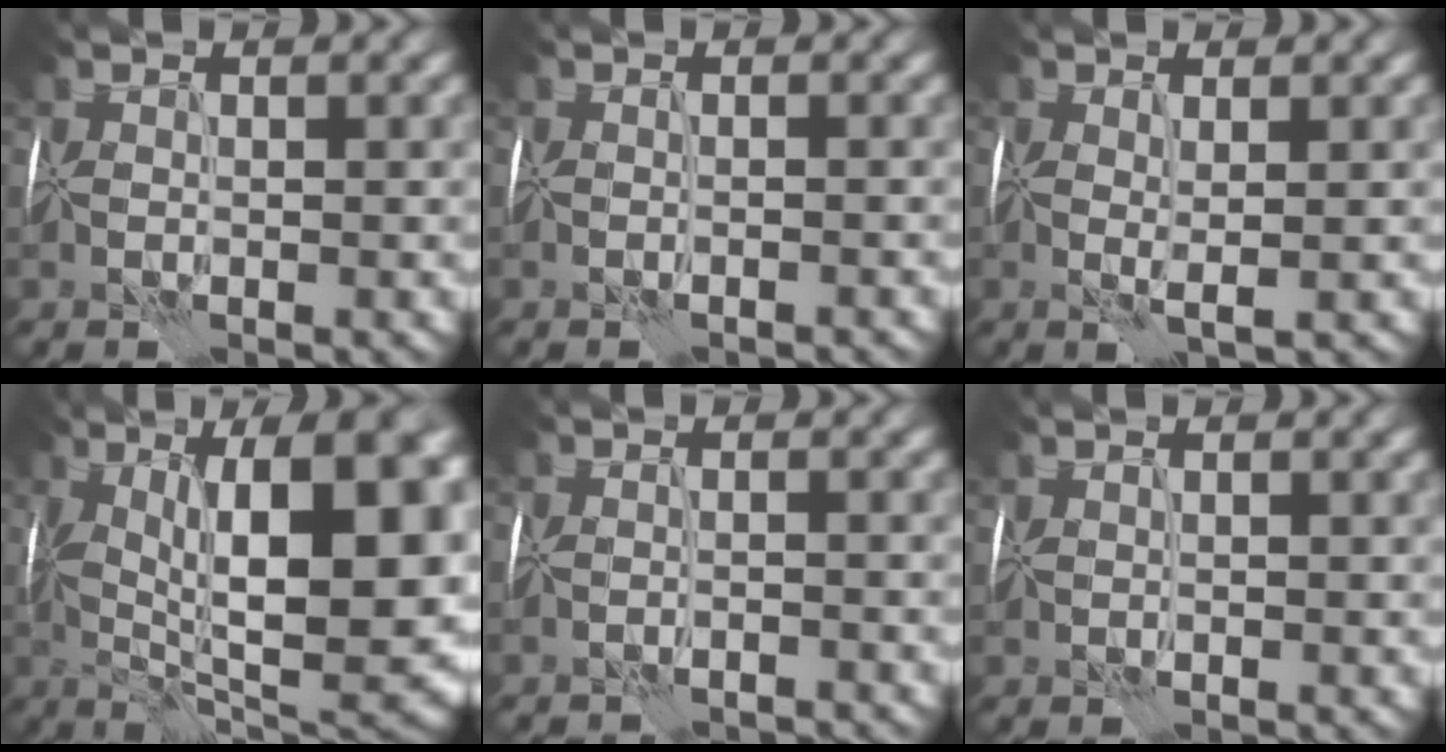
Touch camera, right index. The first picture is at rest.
{"total": 0.7, "force": [-0.6, -0.4, -0.1], "torque": [0.002, 0.000, -0.014]}
{"total": 1.3, "force": [0.0, -0.1, 1.3], "torque": [-0.026, -0.006, -0.002]}
{"total": 17.7, "force": [1.7, 7.1, 16.2], "torque": [-0.201, 0.021, 0.029]}
{"total": 2.3, "force": [-2.3, -0.2, -0.3], "torque": [0.008, -0.009, -0.040]}
{"total": 0.6, "force": [0.4, 0.0, 0.5], "torque": [-0.010, 0.002, 0.004]}